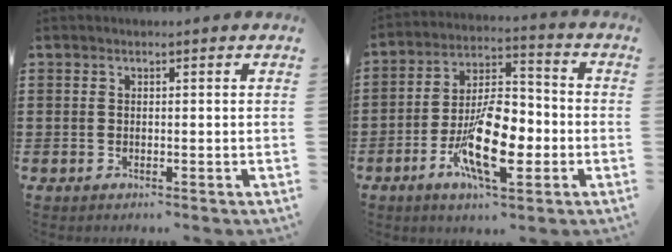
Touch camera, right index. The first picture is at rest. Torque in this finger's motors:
{"motor_torque": [2.14, 0.00, 1.05, 0.21]}